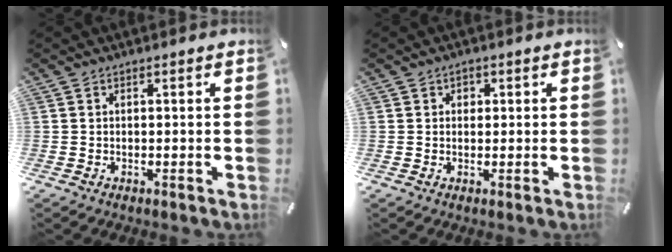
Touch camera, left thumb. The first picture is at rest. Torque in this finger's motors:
{"motor_torque": [0.25, 0.19, 0.16, -0.29, 0.02]}